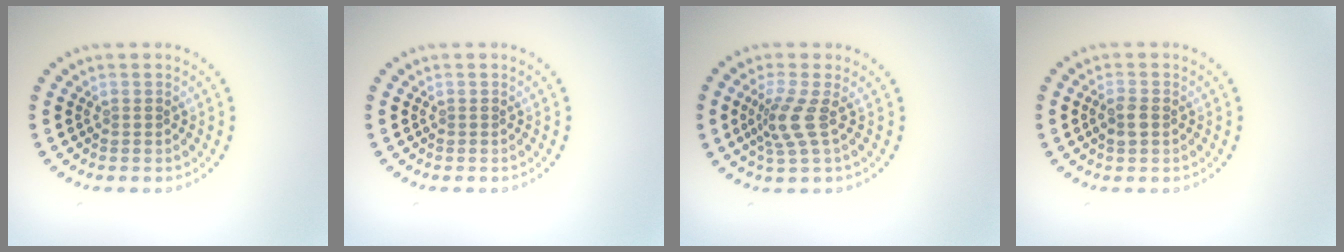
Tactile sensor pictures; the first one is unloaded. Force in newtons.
{"total": 0.0}
{"total": 2.8, "press": 2.0, "slide": 1.9}
{"total": 1.6, "press": 1.6, "slide": 0.3}